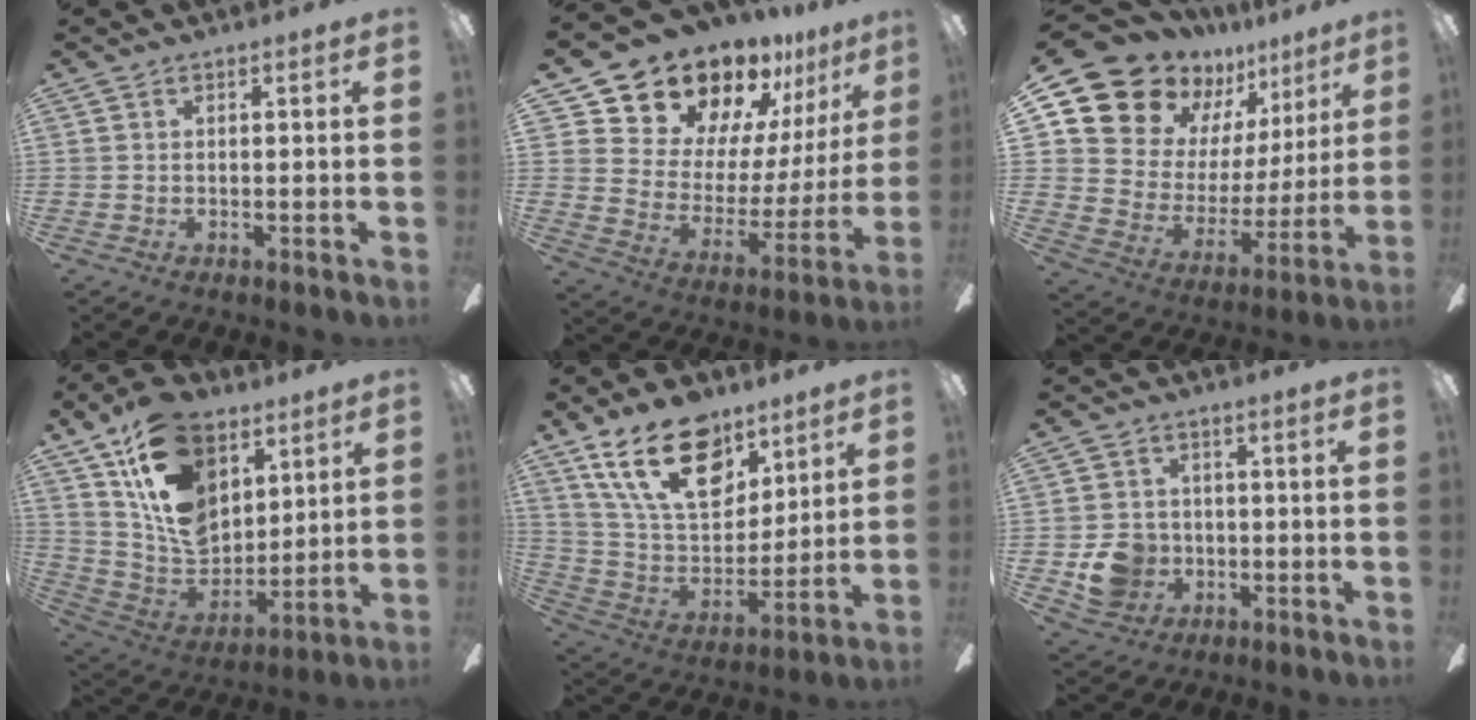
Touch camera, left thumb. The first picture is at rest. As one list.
[{"total": 17.9, "force": [15.8, 7.9, 3.2], "torque": [-0.085, -0.133, 0.298]}, {"total": 16.7, "force": [13.2, 9.4, 3.9], "torque": [-0.104, -0.105, 0.257]}, {"total": 19.6, "force": [10.1, 13.3, 10.3], "torque": [-0.194, -0.050, 0.191]}, {"total": 21.7, "force": [12.6, 12.4, 12.6], "torque": [-0.231, -0.058, 0.226]}, {"total": 8.5, "force": [-1.9, 7.7, 2.9], "torque": [-0.067, 0.017, -0.031]}]